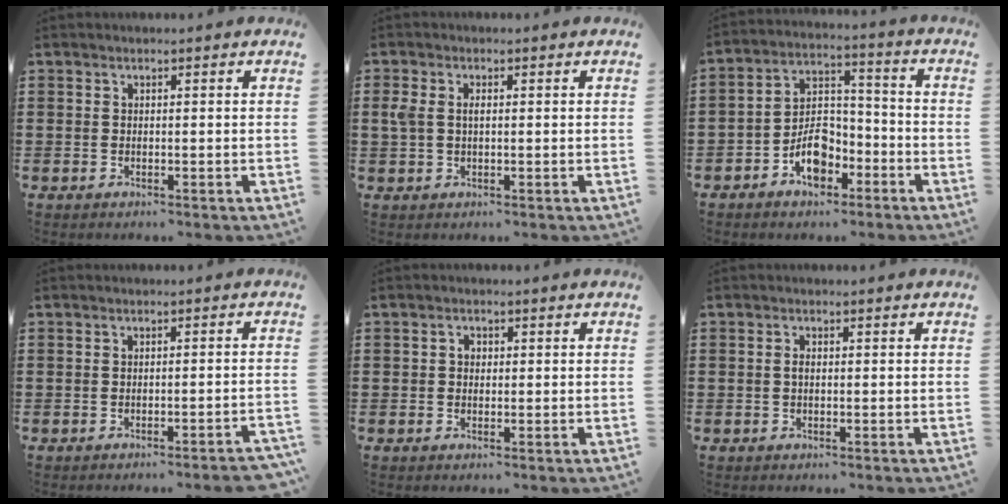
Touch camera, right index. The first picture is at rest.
{"total": 2.5, "force": [0.4, 1.4, 2.0], "torque": [-0.057, 0.003, 0.000]}
{"total": 7.3, "force": [-4.1, 4.3, 4.1], "torque": [-0.080, 0.019, -0.076]}
{"total": 1.8, "force": [-1.5, -0.3, 0.9], "torque": [-0.016, -0.001, -0.029]}
{"total": 1.2, "force": [0.1, 1.0, 0.6], "torque": [-0.014, 0.006, 0.001]}
{"total": 1.0, "force": [-0.1, 0.4, 0.9], "torque": [-0.019, 0.000, -0.002]}